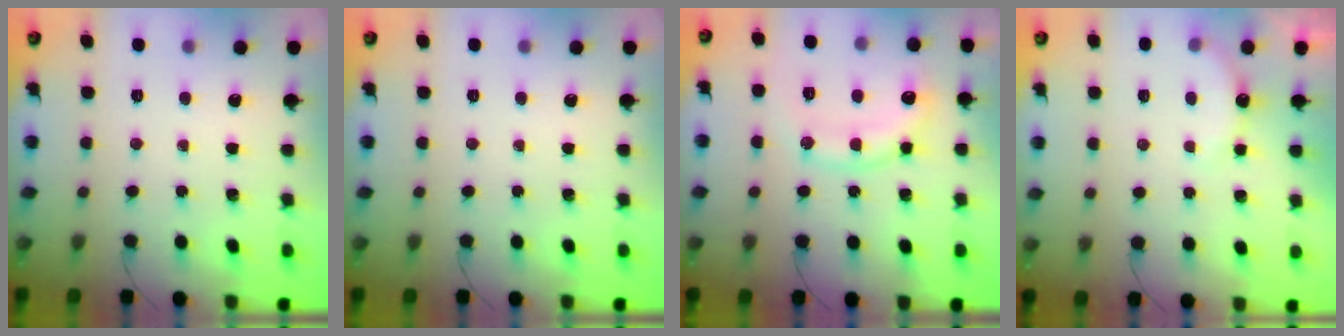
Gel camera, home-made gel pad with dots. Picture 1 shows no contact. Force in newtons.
{"total": 0.0}
{"total": 11.9, "press": 11.9, "slide": 1.0}
{"total": 4.3, "press": 4.1, "slide": 1.1}